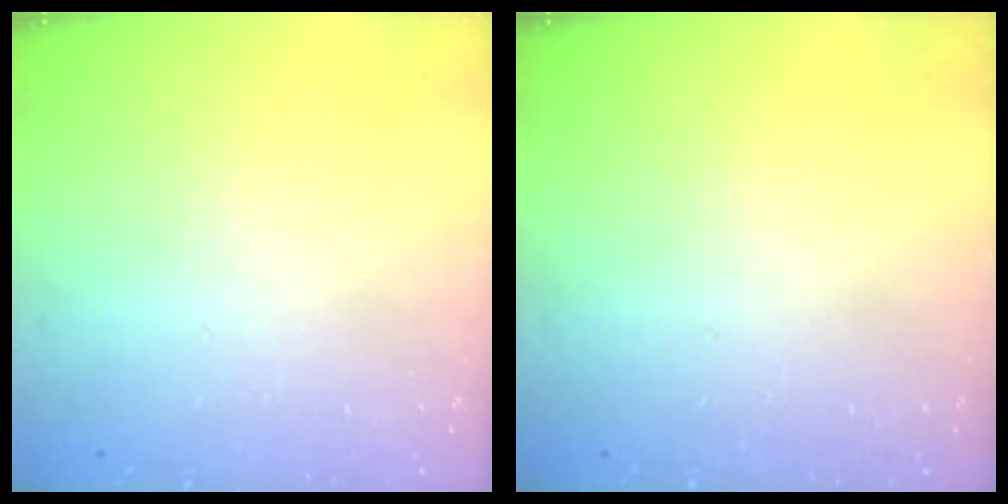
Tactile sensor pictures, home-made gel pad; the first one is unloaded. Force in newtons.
{"total": 0.0}